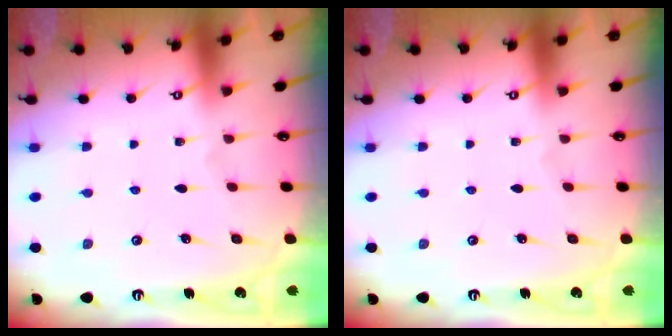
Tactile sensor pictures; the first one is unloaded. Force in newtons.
{"total": 0.0}